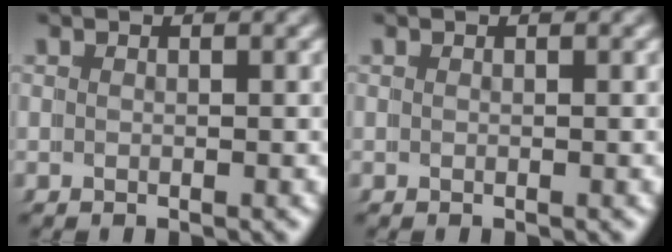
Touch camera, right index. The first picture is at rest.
{"total": 0.0}